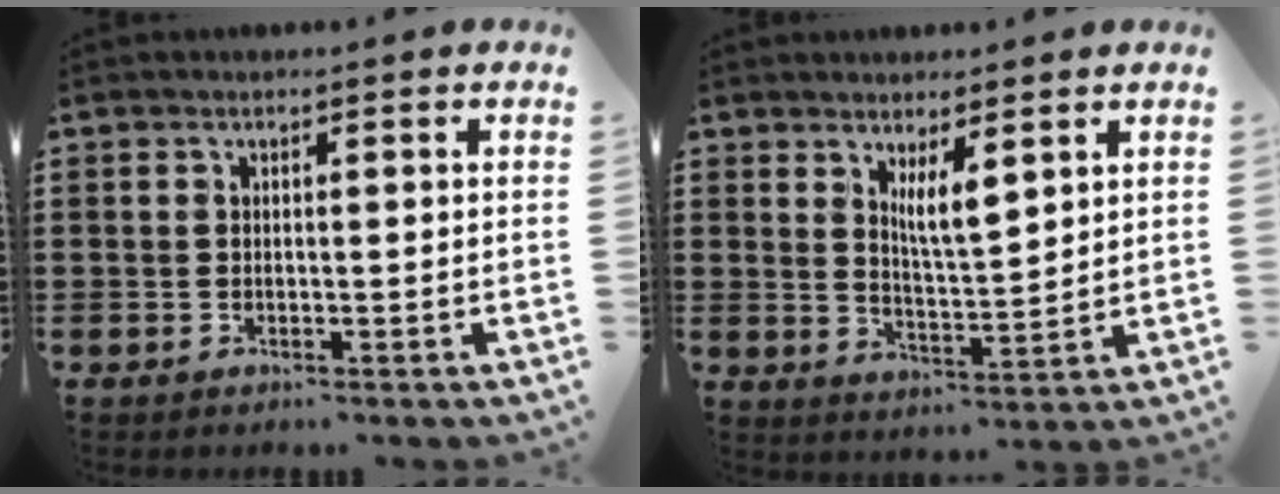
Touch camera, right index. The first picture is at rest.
{"total": 4.8, "force": [3.0, 1.1, 3.6], "torque": [-0.078, -0.002, 0.052]}